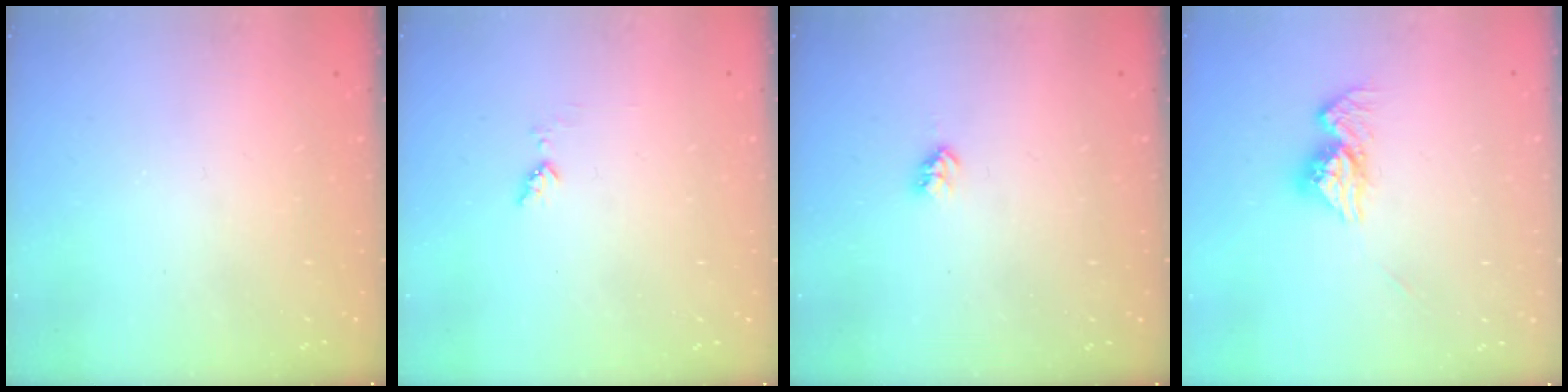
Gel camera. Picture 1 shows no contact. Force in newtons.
{"total": 4.4, "press": 4.4, "slide": 0.5}
{"total": 2.9, "press": 2.8, "slide": 0.5}
{"total": 10.5, "press": 10.5, "slide": 0.5}